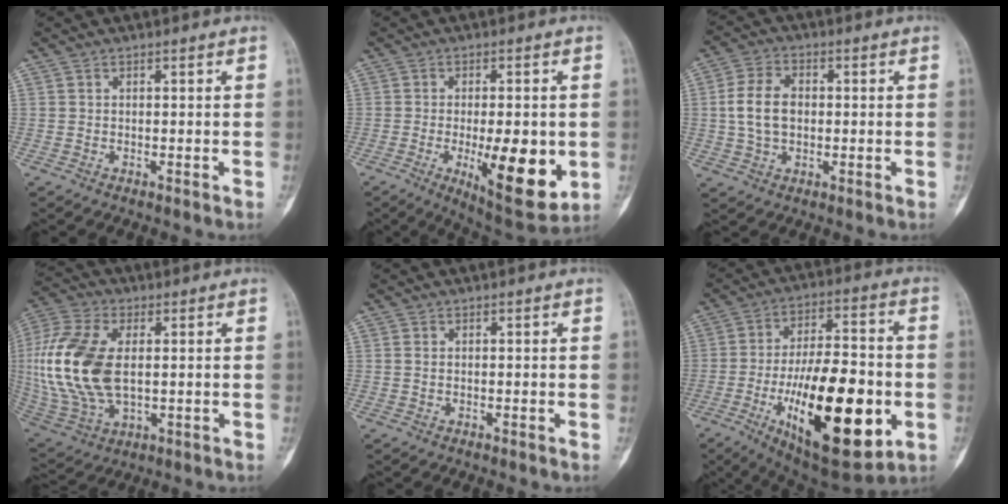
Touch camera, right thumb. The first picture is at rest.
{"total": 15.2, "force": [-2.9, 5.4, 13.8], "torque": [-0.183, -0.023, -0.031]}
{"total": 8.1, "force": [0.2, 5.4, 6.0], "torque": [-0.109, 0.013, 0.002]}
{"total": 19.9, "force": [1.4, 11.1, 16.4], "torque": [-0.369, -0.005, 0.031]}
{"total": 0.7, "force": [0.1, 0.4, 0.6], "torque": [-0.014, 0.002, 0.002]}
{"total": 27.1, "force": [-7.2, 10.8, 23.8], "torque": [-0.385, 0.006, -0.096]}